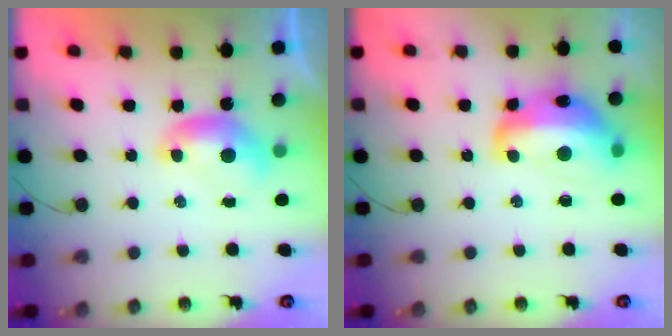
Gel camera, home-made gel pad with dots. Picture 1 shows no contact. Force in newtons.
{"total": 10.4, "press": 10.4, "slide": 1.3}